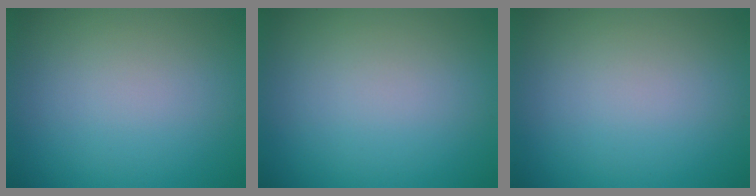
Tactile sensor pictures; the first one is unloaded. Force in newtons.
{"total": 0.0}
{"total": 0.0}